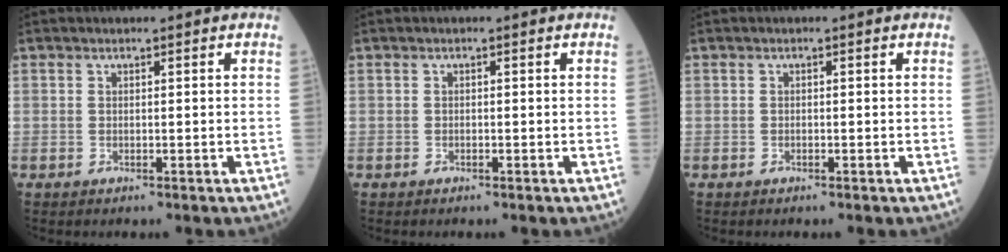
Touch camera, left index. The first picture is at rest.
{"total": 0.0}
{"total": 0.0}